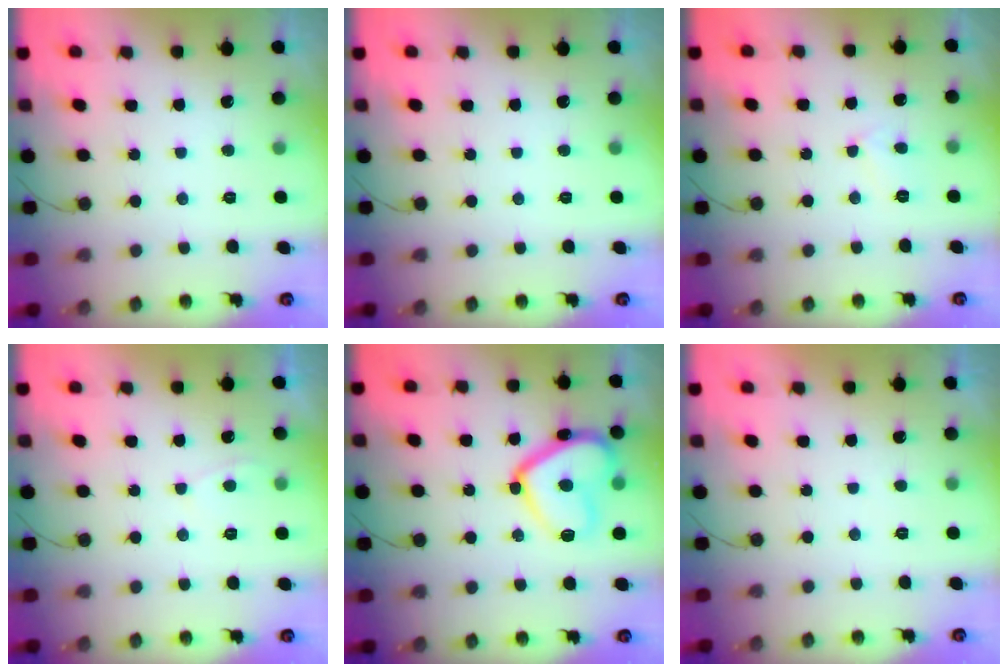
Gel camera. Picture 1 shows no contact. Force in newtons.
{"total": 0.0}
{"total": 2.8, "press": 2.8, "slide": 0.2}
{"total": 2.7, "press": 2.7, "slide": 0.2}
{"total": 16.3, "press": 16.2, "slide": 1.3}
{"total": 1.5, "press": 1.5, "slide": 0.4}